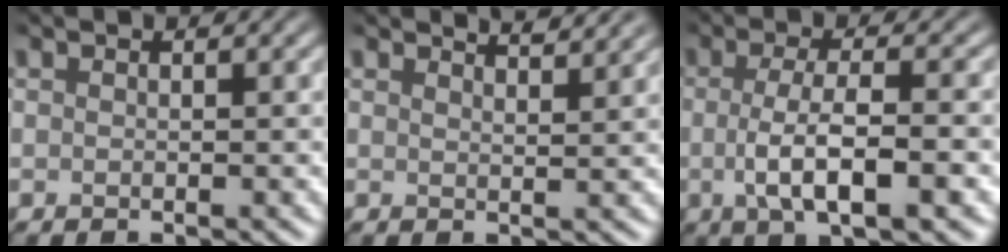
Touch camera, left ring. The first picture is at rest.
{"total": 2.8, "force": [2.6, 0.5, 1.0], "torque": [-0.005, 0.007, 0.024]}
{"total": 6.0, "force": [-1.0, 1.7, 5.7], "torque": [-0.100, -0.006, -0.019]}